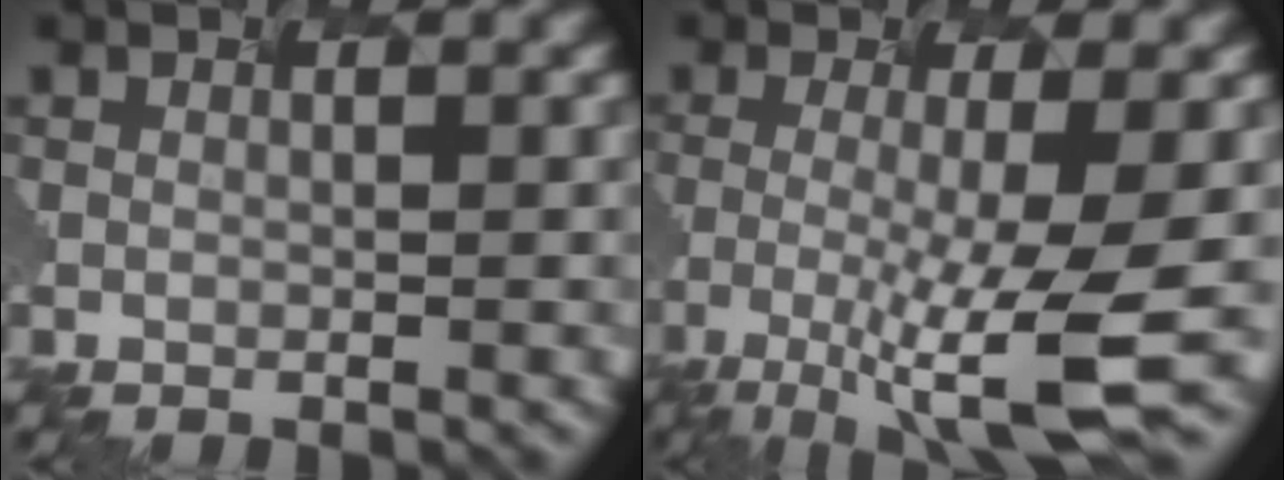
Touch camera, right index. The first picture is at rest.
{"total": 7.0, "force": [-3.3, 0.2, 6.2], "torque": [-0.118, -0.017, -0.032]}